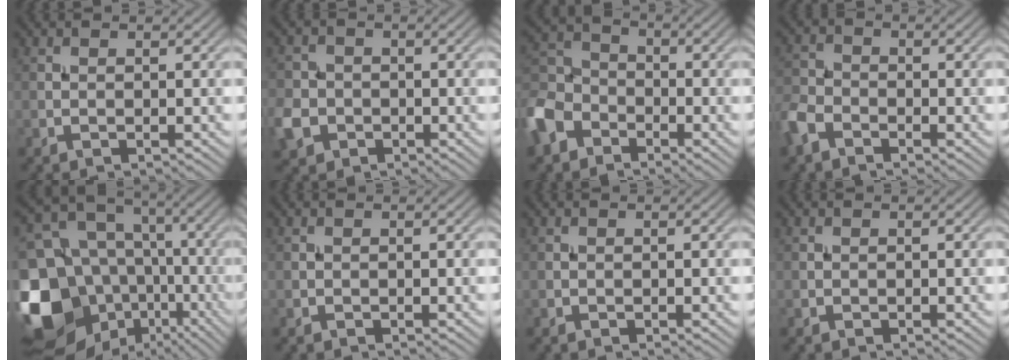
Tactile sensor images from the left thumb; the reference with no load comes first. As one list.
[{"total": 4.8, "force": [-1.9, 4.0, 1.8], "torque": [-0.054, -0.007, -0.048]}, {"total": 9.2, "force": [-5.1, 6.4, 4.2], "torque": [-0.126, -0.009, -0.129]}, {"total": 4.6, "force": [-3.1, 2.6, 2.2], "torque": [-0.057, -0.002, -0.080]}, {"total": 19.9, "force": [-6.1, 15.9, 10.3], "torque": [-0.278, -0.021, -0.084]}, {"total": 0.0}, {"total": 0.0}, {"total": 0.0}]